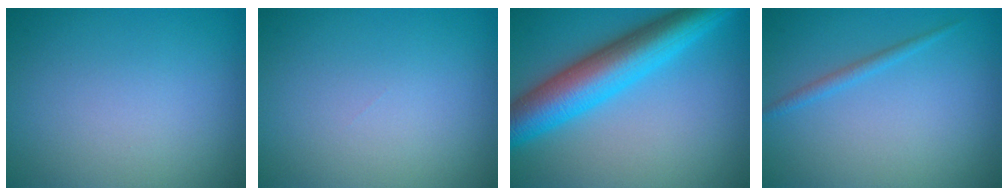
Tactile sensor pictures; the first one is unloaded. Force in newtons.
{"total": 0.0}
{"total": 8.5, "press": 8.5, "slide": 0.3}
{"total": 1.1, "press": 1.1, "slide": 0.1}